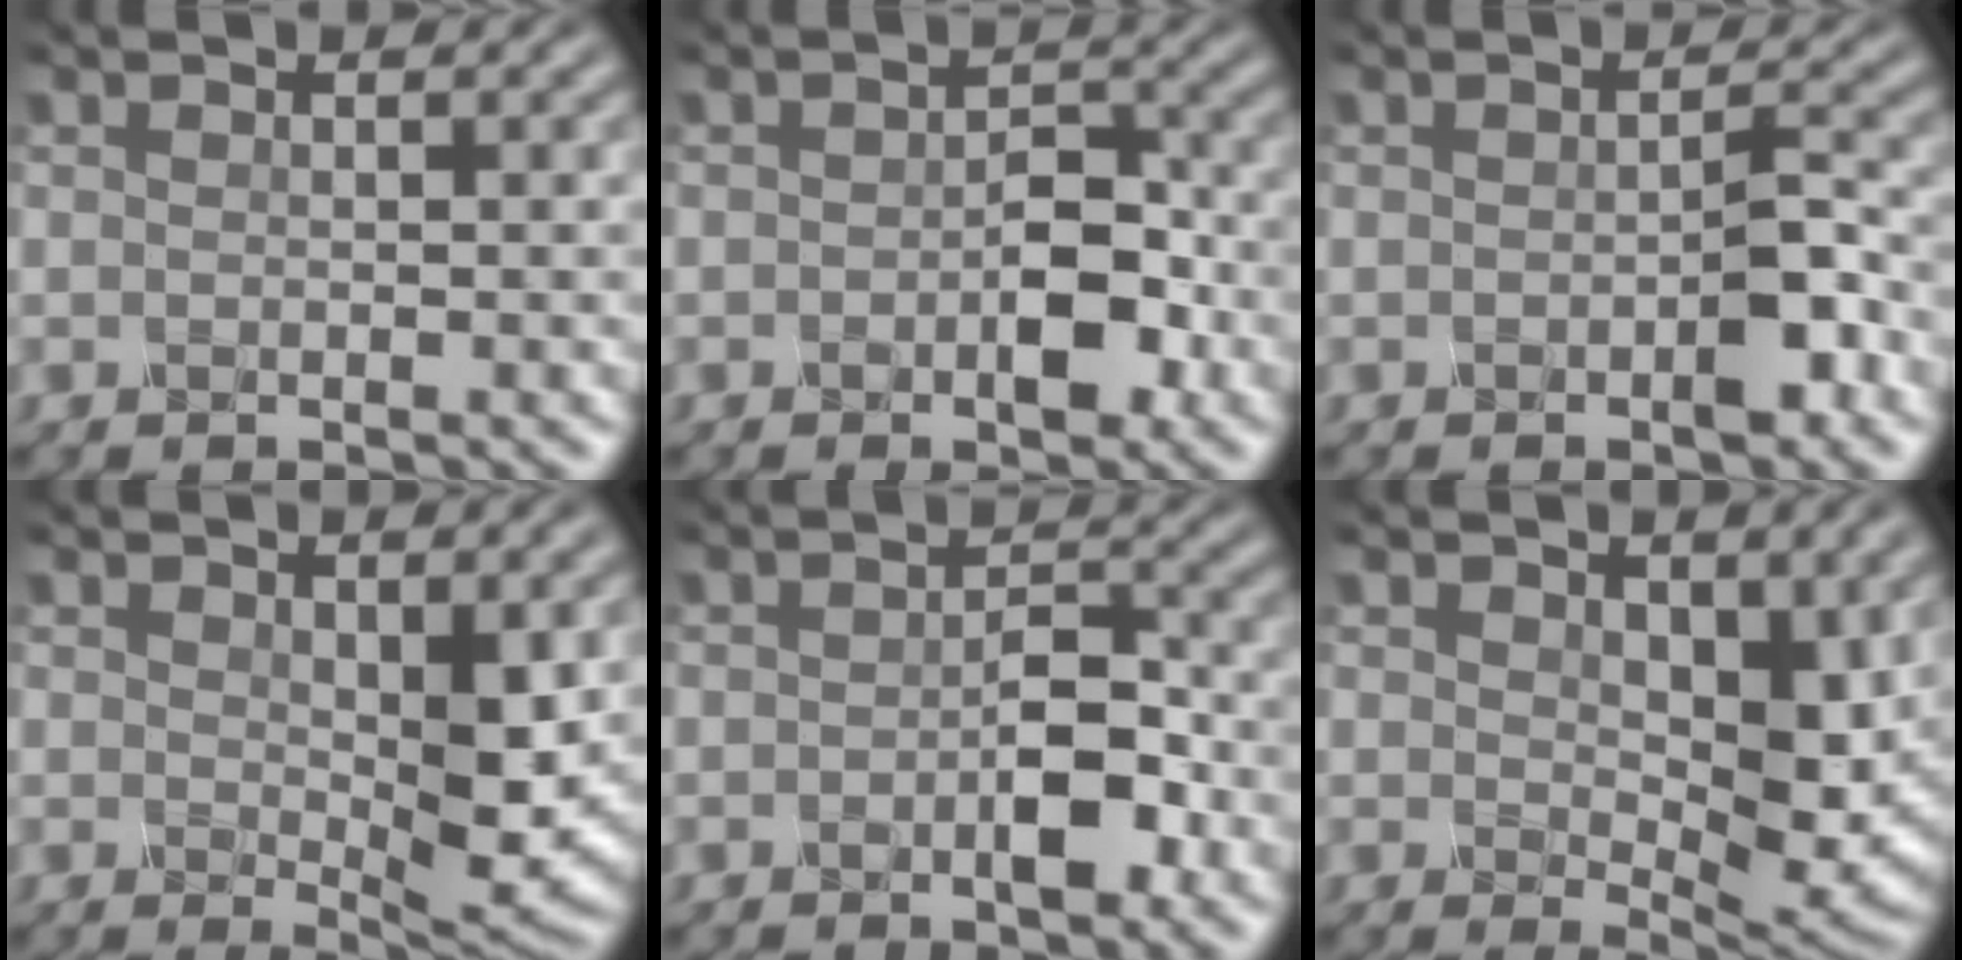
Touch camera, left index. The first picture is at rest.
{"total": 3.1, "force": [-1.1, 1.4, 2.5], "torque": [-0.042, 0.007, -0.018]}
{"total": 2.2, "force": [-1.0, 0.4, 1.9], "torque": [-0.035, 0.008, -0.020]}
{"total": 4.4, "force": [0.4, 1.7, 4.1], "torque": [-0.073, -0.009, 0.012]}
{"total": 3.0, "force": [-1.1, 1.1, 2.6], "torque": [-0.046, 0.006, -0.020]}
{"total": 6.0, "force": [0.8, 3.2, 5.0], "torque": [-0.087, -0.008, 0.020]}